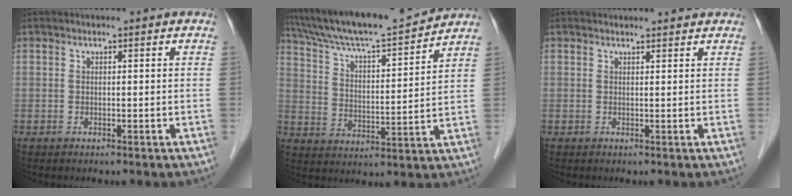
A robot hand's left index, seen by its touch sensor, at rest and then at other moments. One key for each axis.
{"total": 16.2, "fx": 15.0, "fy": 0.2, "fz": 6.0, "tx": -0.113, "ty": 0.004, "tz": 0.248}
{"total": 3.3, "fx": 3.3, "fy": 0.3, "fz": 0.6, "tx": -0.012, "ty": 0.012, "tz": 0.037}